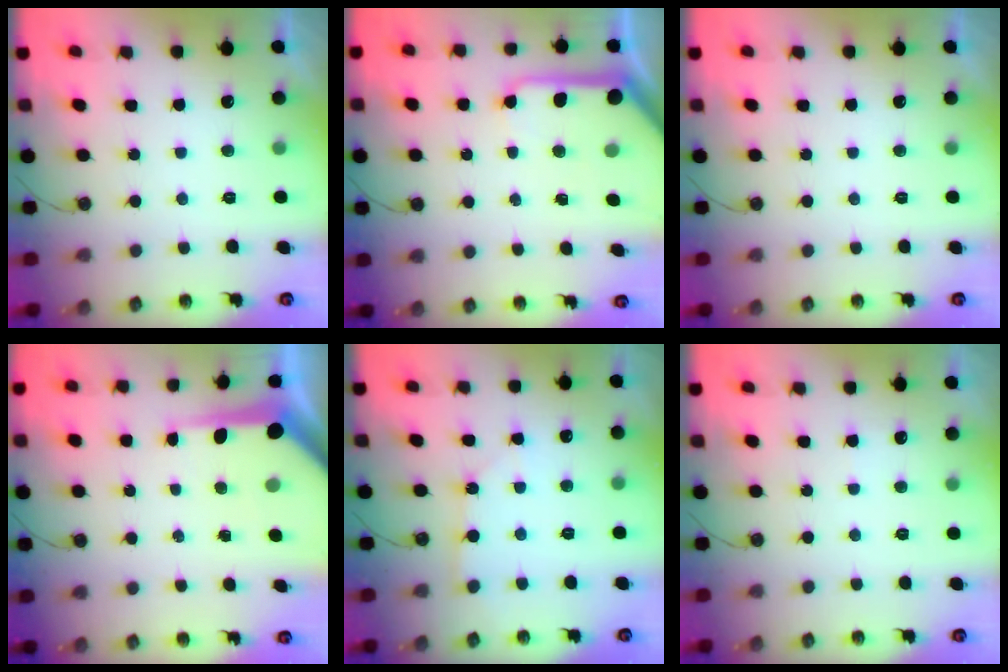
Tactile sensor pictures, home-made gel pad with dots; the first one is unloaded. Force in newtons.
{"total": 11.1, "press": 11.0, "slide": 1.3}
{"total": 0.0}
{"total": 8.8, "press": 8.7, "slide": 0.5}
{"total": 3.3, "press": 3.3, "slide": 0.4}
{"total": 2.9, "press": 2.9, "slide": 0.3}